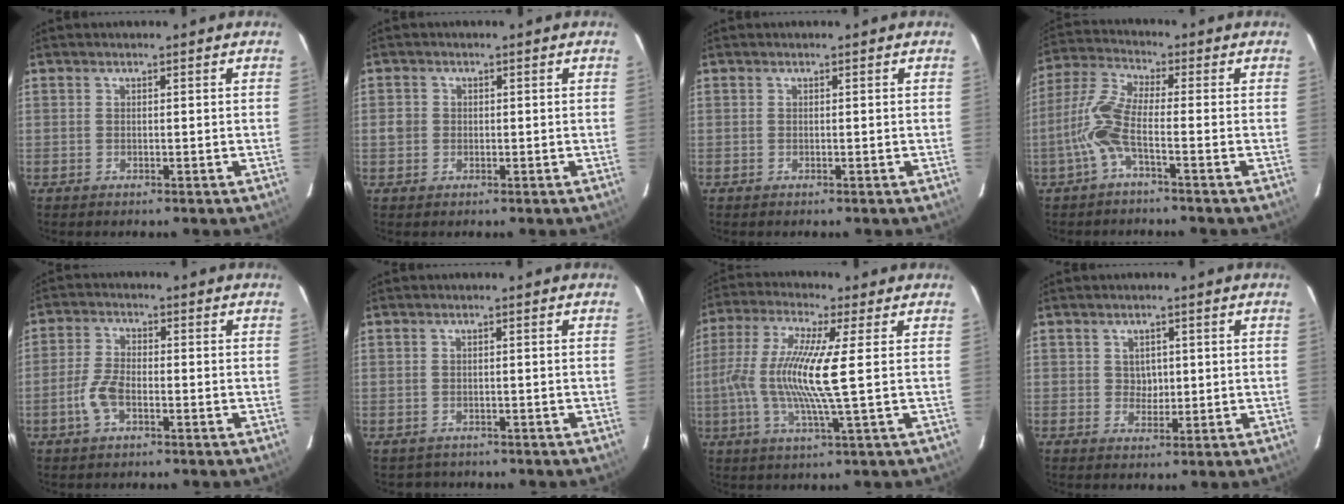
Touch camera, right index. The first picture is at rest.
{"total": 2.3, "force": [-0.3, 2.2, 0.4], "torque": [-0.008, 0.001, -0.008]}
{"total": 0.0}
{"total": 7.8, "force": [-2.8, 1.0, 7.2], "torque": [-0.174, 0.008, -0.061]}
{"total": 5.4, "force": [-2.4, 2.5, 4.1], "torque": [-0.097, 0.001, -0.046]}
{"total": 1.8, "force": [-1.3, 1.2, -0.2], "torque": [0.001, -0.001, -0.013]}
{"total": 12.0, "force": [-0.5, -0.5, 12.0], "torque": [-0.237, -0.004, -0.013]}
{"total": 2.7, "force": [0.4, 2.5, 1.0], "torque": [-0.010, 0.003, 0.010]}